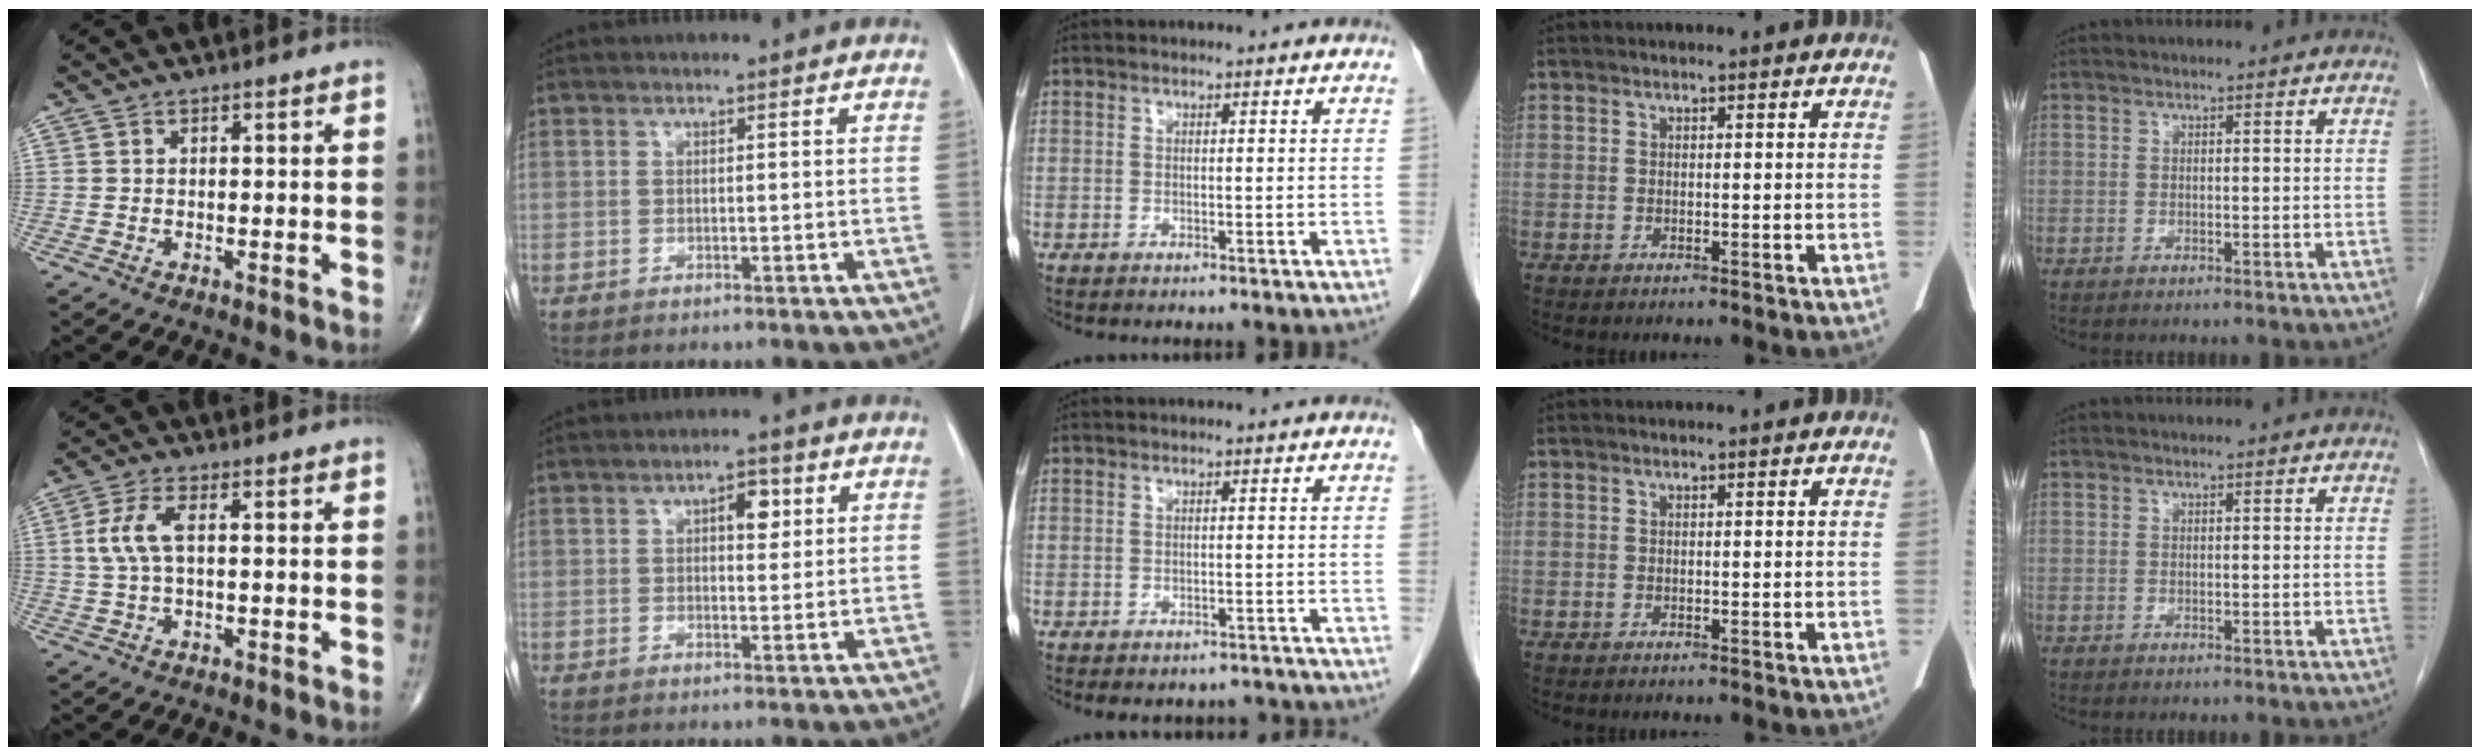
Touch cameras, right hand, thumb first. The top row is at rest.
{"thumb": {"total": 5.5, "force": [0.7, 2.2, 5.0], "torque": [-0.126, 0.012, 0.013]}, "index": {"total": 3.8, "force": [1.3, 1.7, 3.1], "torque": [-0.044, 0.006, 0.017]}, "middle": {"total": 3.7, "force": [-3.2, 1.7, 0.4], "torque": [0.003, 0.009, -0.039]}}